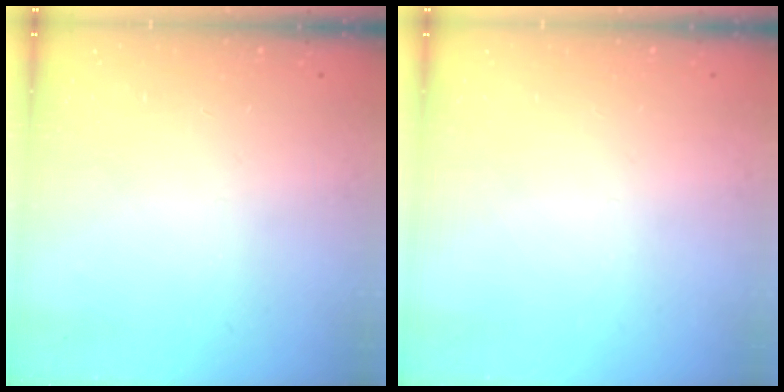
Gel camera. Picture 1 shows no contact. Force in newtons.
{"total": 0.0}